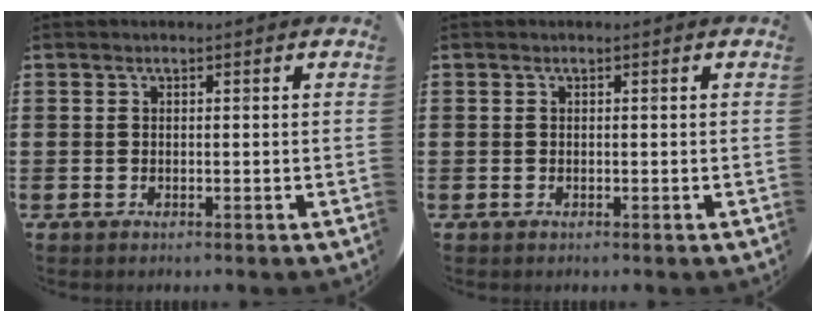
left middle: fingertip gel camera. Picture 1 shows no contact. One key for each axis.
{"total": 0.0}